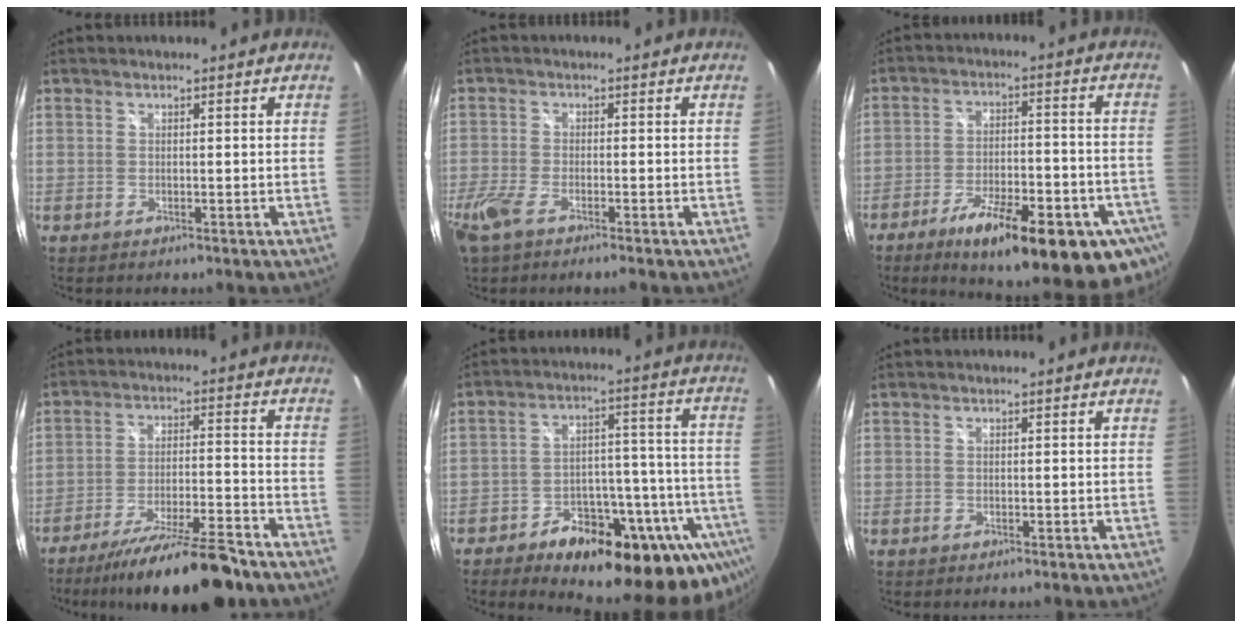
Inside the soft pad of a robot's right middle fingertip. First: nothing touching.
{"total": 7.2, "force": [-4.9, 2.0, 4.9], "torque": [-0.129, -0.023, -0.095]}
{"total": 23.8, "force": [-13.2, 6.9, 18.5], "torque": [-0.281, -0.046, -0.180]}
{"total": 16.5, "force": [-13.6, 1.9, 9.0], "torque": [-0.169, -0.020, -0.212]}
{"total": 26.9, "force": [-17.4, 12.0, 16.6], "torque": [-0.220, 0.016, -0.228]}
{"total": 0.0}